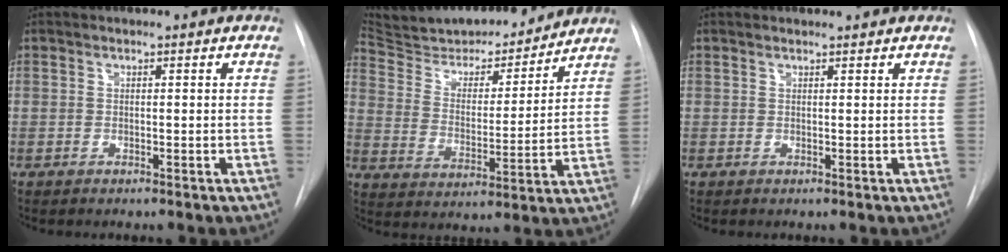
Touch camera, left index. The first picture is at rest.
{"total": 20.0, "force": [18.6, 4.7, 5.9], "torque": [-0.103, -0.004, 0.288]}
{"total": 1.4, "force": [1.4, 0.1, 0.1], "torque": [-0.009, 0.012, 0.022]}